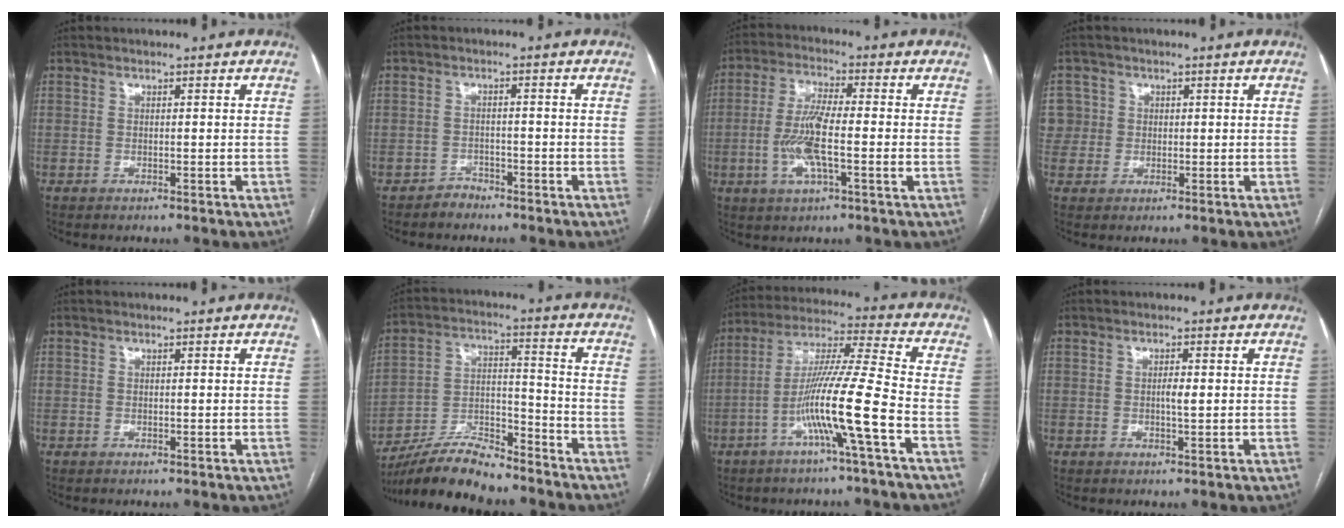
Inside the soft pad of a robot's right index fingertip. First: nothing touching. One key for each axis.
{"total": 2.0, "fx": -1.7, "fy": 1.0, "fz": -0.3, "tx": 0.005, "ty": 0.004, "tz": -0.030}
{"total": 9.1, "fx": -1.9, "fy": 1.5, "fz": 8.8, "tx": -0.182, "ty": 0.000, "tz": -0.039}
{"total": 4.8, "fx": 1.0, "fy": 4.7, "fz": 0.0, "tx": 0.011, "ty": 0.018, "tz": 0.021}
{"total": 0.0}
{"total": 13.1, "fx": -11.7, "fy": 2.4, "fz": 5.5, "tx": -0.097, "ty": 0.010, "tz": -0.212}
{"total": 13.0, "fx": -4.9, "fy": -1.5, "fz": 11.9, "tx": -0.224, "ty": 0.006, "tz": -0.096}
{"total": 1.6, "fx": 0.0, "fy": 0.2, "fz": 1.6, "tx": -0.030, "ty": 0.001, "tz": 0.001}